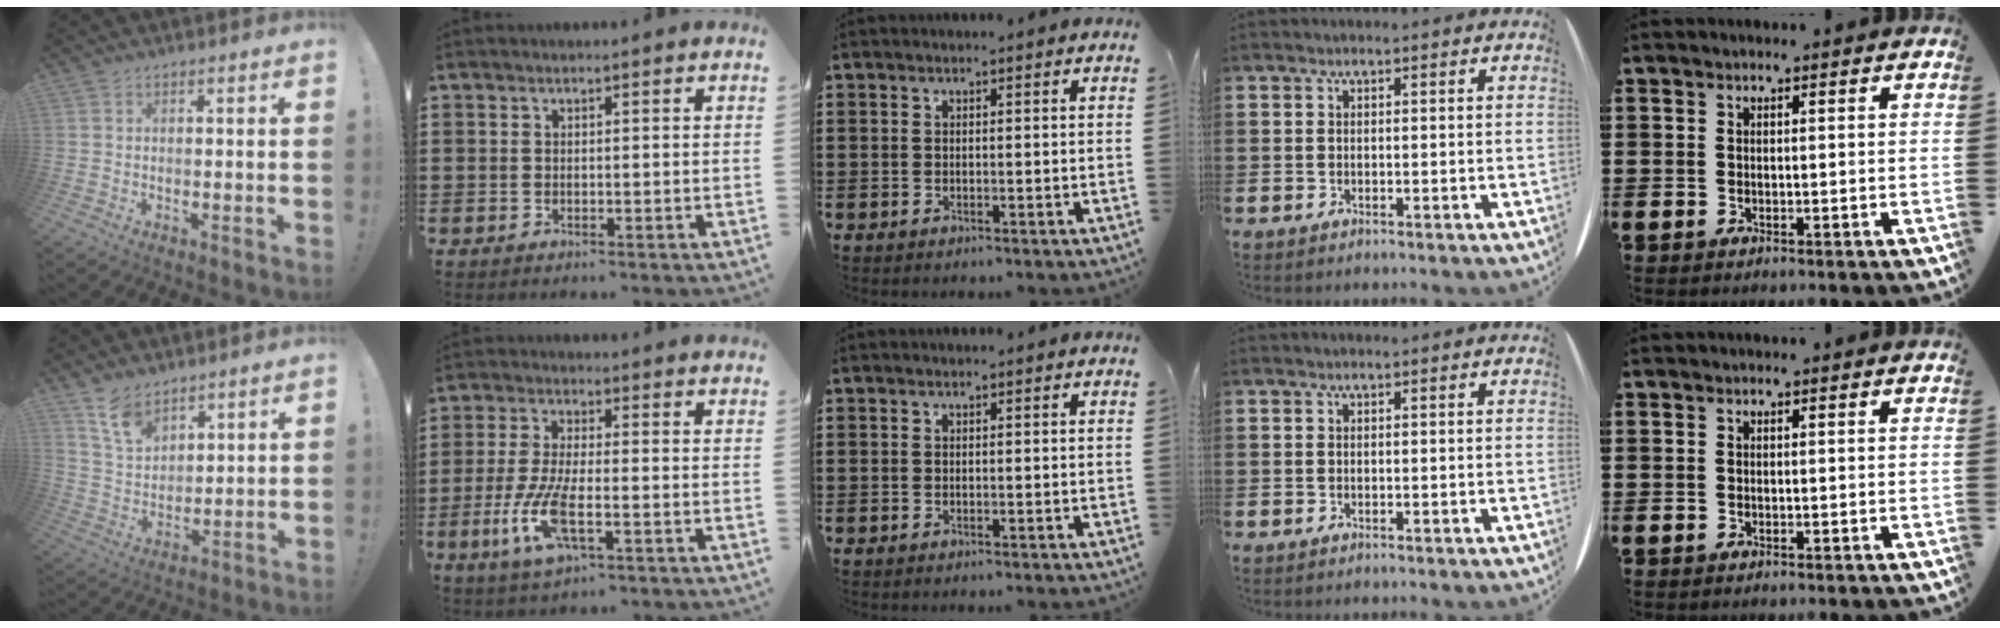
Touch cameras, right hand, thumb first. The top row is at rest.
{"thumb": {"total": 9.2, "force": [7.0, 4.7, 3.6], "torque": [-0.078, -0.040, 0.138]}, "index": {"total": 8.1, "force": [-3.1, 2.2, 7.2], "torque": [-0.172, -0.023, -0.060]}}